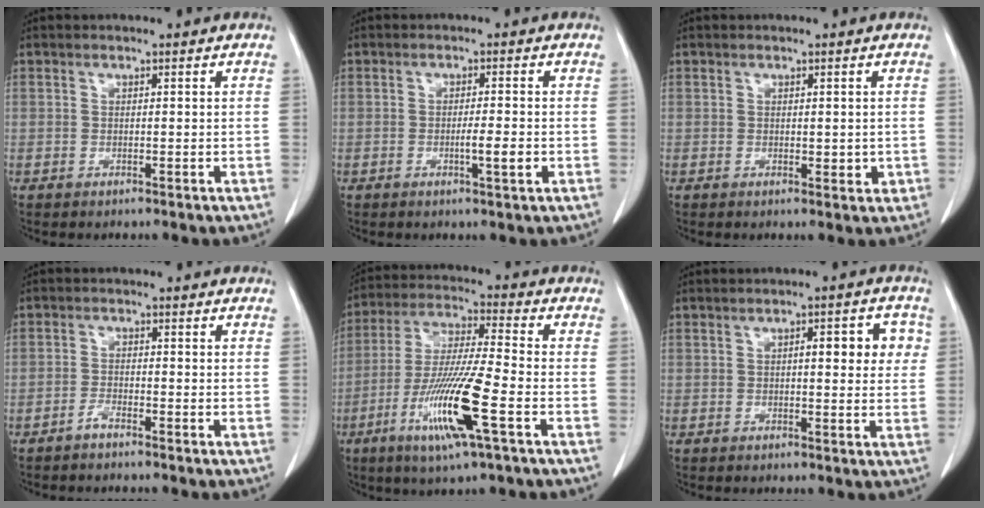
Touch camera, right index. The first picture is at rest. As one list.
[{"total": 3.2, "force": [-0.9, 0.0, 3.1], "torque": [-0.051, -0.004, -0.014]}, {"total": 2.0, "force": [-0.2, 1.0, 1.7], "torque": [-0.019, -0.004, 0.002]}, {"total": 1.6, "force": [-1.4, 0.1, 0.7], "torque": [-0.016, 0.000, -0.029]}, {"total": 14.4, "force": [-5.6, 0.2, 13.2], "torque": [-0.268, -0.023, -0.105]}, {"total": 5.7, "force": [1.3, 1.8, 5.3], "torque": [-0.065, 0.011, 0.013]}]